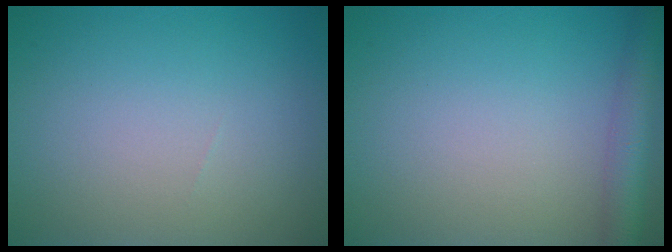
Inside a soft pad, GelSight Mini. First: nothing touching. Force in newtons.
{"total": 3.7, "press": 3.7, "slide": 0.2}